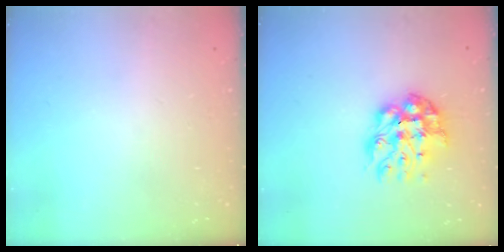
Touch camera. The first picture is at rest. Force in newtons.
{"total": 12.2, "press": 12.2, "slide": 1.1}